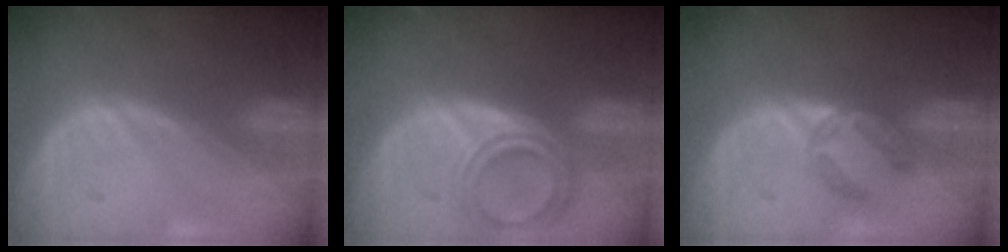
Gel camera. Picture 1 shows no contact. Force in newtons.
{"total": 6.6, "press": 5.9, "slide": 2.9}
{"total": 3.8, "press": 3.6, "slide": 1.0}